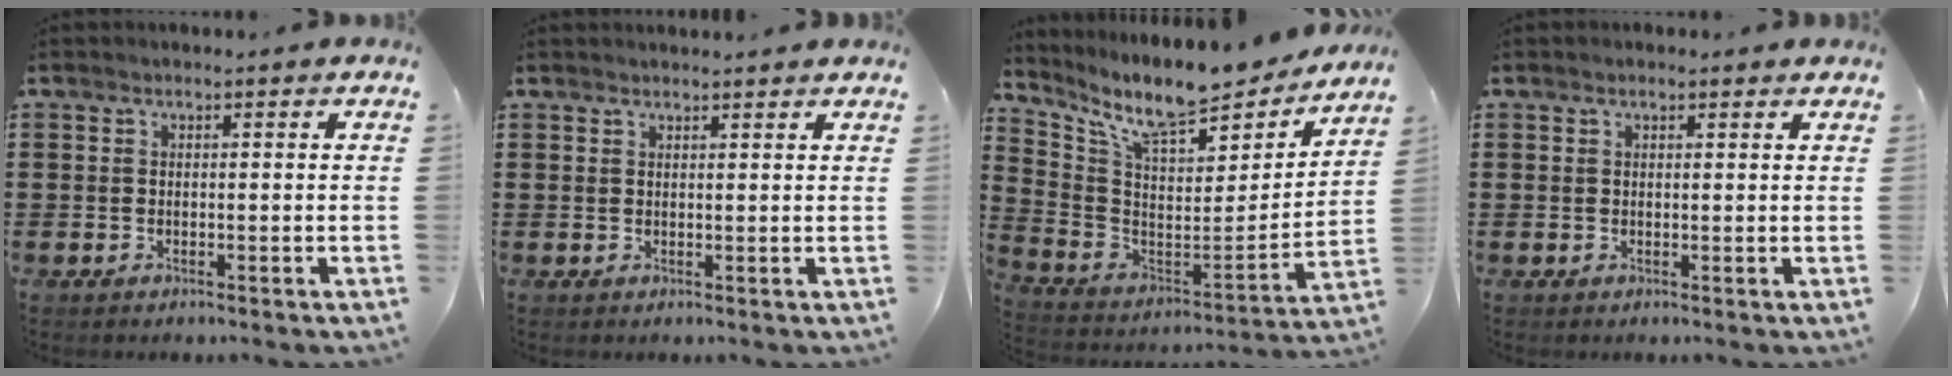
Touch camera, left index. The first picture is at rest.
{"total": 1.1, "force": [1.1, -0.1, 0.1], "torque": [-0.004, -0.003, 0.022]}
{"total": 11.3, "force": [9.8, 1.7, 5.4], "torque": [-0.139, -0.072, 0.167]}
{"total": 0.8, "force": [0.6, 0.3, 0.4], "torque": [-0.010, 0.002, 0.011]}